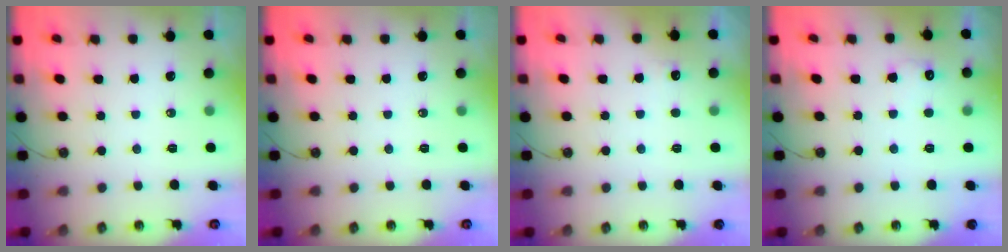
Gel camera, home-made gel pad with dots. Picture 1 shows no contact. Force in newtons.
{"total": 0.0}
{"total": 3.9, "press": 3.8, "slide": 1.1}
{"total": 5.7, "press": 5.6, "slide": 1.2}